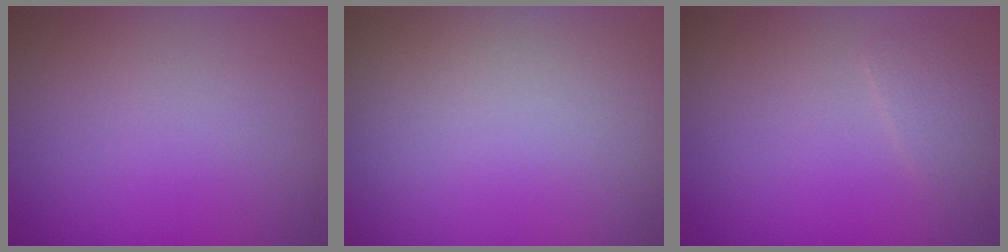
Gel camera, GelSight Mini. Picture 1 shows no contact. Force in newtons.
{"total": 0.0}
{"total": 1.2, "press": 1.2, "slide": 0.1}